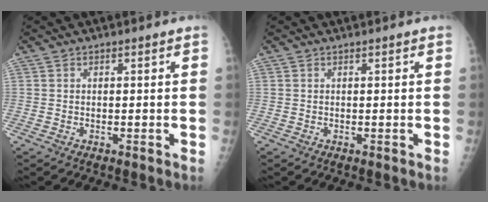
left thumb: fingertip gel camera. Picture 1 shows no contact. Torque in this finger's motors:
{"motor_torque": [-0.19, -0.02, -0.46, -0.06, 0.02]}